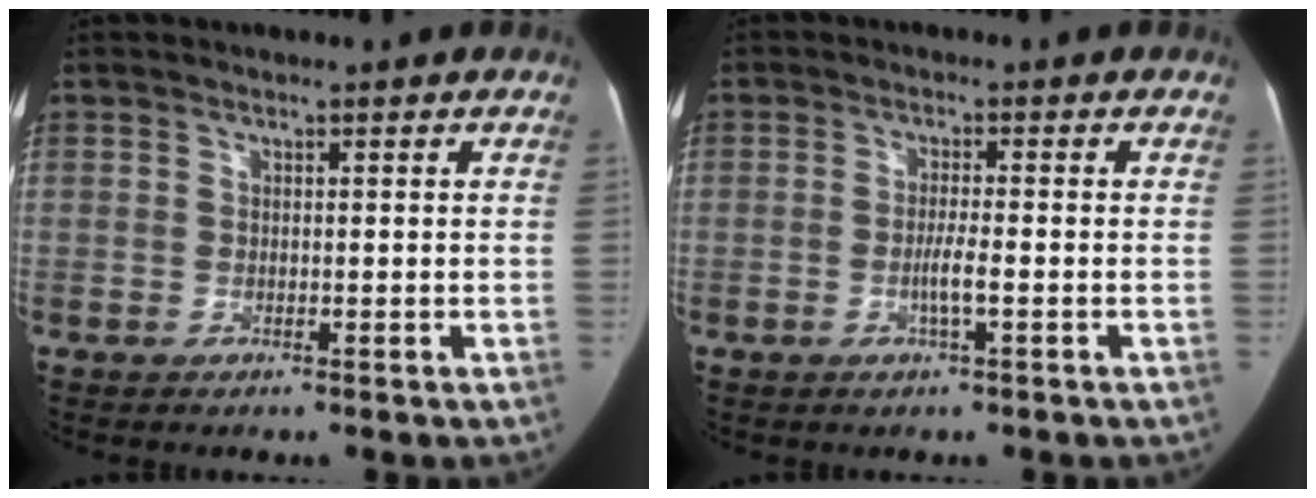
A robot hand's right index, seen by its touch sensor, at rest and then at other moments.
{"total": 2.9, "force": [-1.0, 0.0, 2.8], "torque": [-0.053, -0.001, -0.020]}